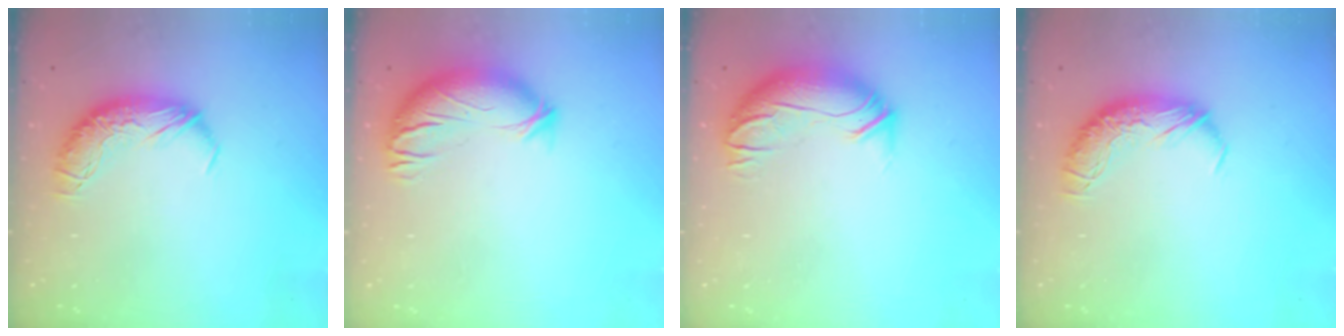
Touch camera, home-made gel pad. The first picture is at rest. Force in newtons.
{"total": 3.5, "press": 2.7, "slide": 2.3}
{"total": 3.0, "press": 1.0, "slide": 2.8}
{"total": 0.0}